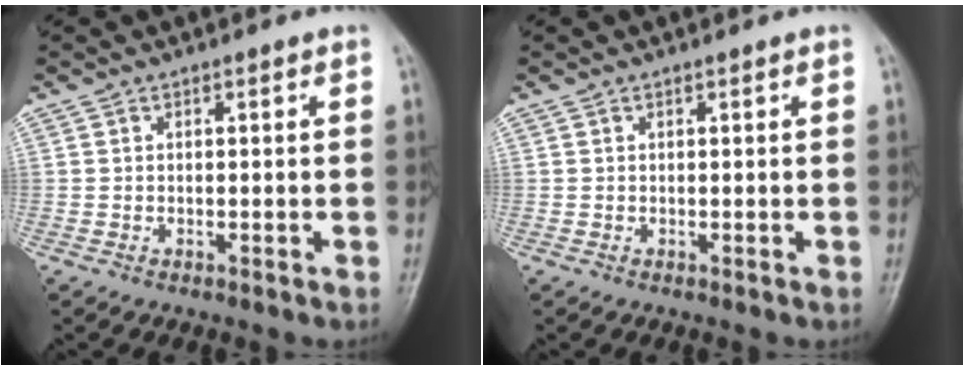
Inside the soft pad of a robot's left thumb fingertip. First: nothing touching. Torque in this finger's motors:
{"motor_torque": [-0.01, 0.02, -0.14, -0.03, 0.00]}